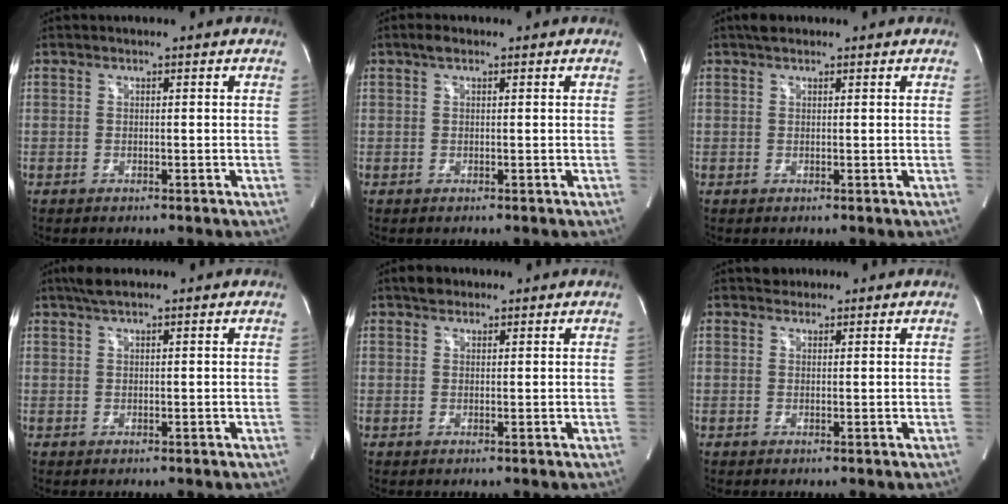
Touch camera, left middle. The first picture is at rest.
{"total": 1.3, "force": [0.8, 0.6, 0.8], "torque": [-0.017, 0.012, 0.013]}
{"total": 1.9, "force": [1.5, 0.9, 0.9], "torque": [-0.018, 0.017, 0.023]}
{"total": 2.5, "force": [1.9, 0.3, 1.5], "torque": [-0.033, 0.013, 0.037]}
{"total": 2.0, "force": [1.5, 1.3, 0.5], "torque": [-0.011, 0.012, 0.022]}
{"total": 1.3, "force": [1.1, 0.8, -0.2], "torque": [0.005, 0.008, 0.014]}